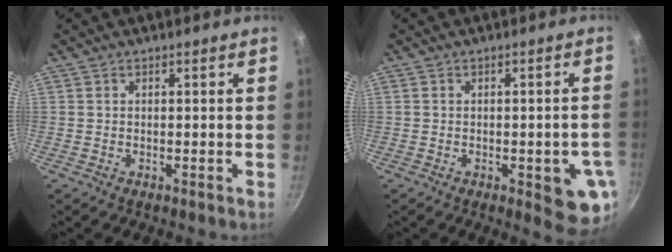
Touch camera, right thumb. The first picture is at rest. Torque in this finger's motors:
{"motor_torque": [1.23, 0.93, -0.09, 0.06, 0.02]}